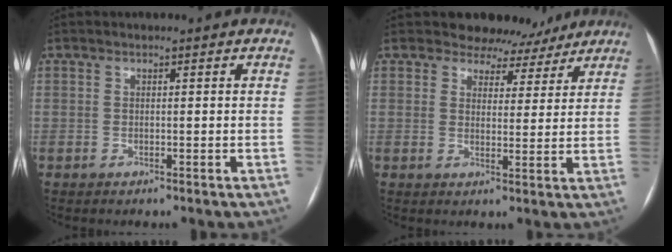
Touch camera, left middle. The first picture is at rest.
{"total": 7.2, "force": [6.2, 3.7, 0.0], "torque": [0.018, -0.001, 0.069]}